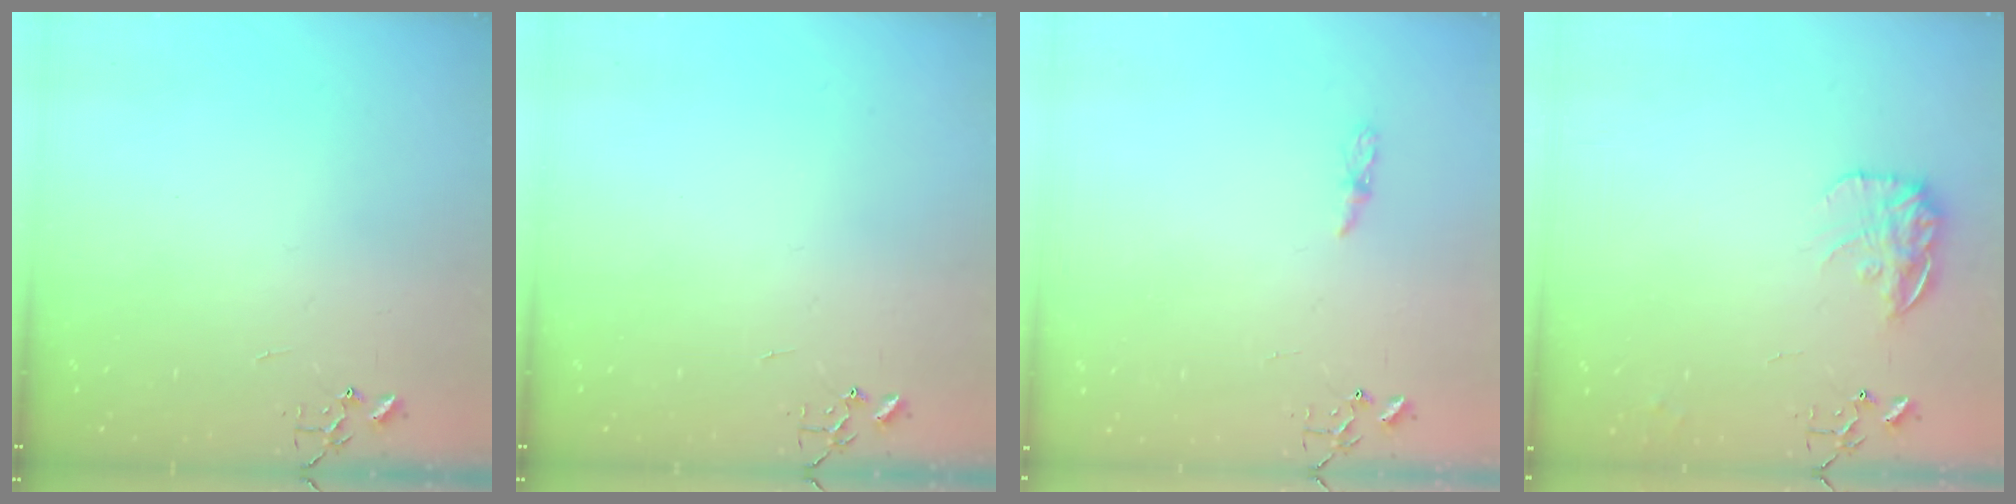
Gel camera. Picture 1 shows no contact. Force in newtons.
{"total": 0.0}
{"total": 3.2, "press": 3.2, "slide": 0.4}
{"total": 12.9, "press": 12.8, "slide": 0.6}